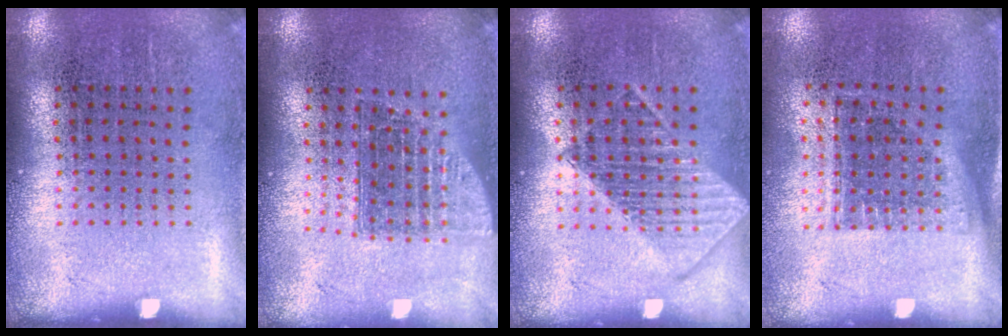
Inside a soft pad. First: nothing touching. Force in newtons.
{"total": 1.4, "press": 1.2, "slide": 0.8}
{"total": 1.2, "press": 1.2, "slide": 0.1}
{"total": 1.2, "press": 0.9, "slide": 0.7}